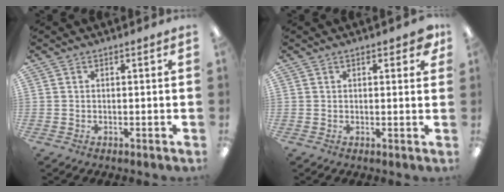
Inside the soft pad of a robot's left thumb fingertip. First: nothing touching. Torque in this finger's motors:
{"motor_torque": [-0.12, -0.25, -0.51, 0.20, 0.04]}